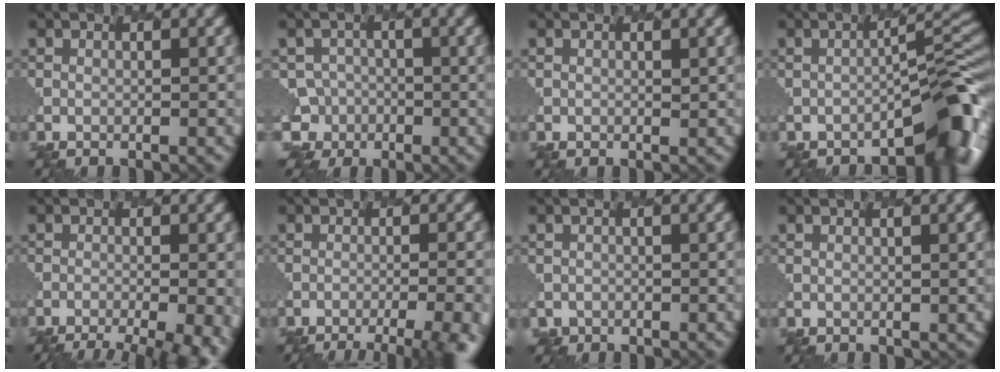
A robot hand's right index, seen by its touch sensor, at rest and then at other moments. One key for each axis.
{"total": 4.5, "fx": -2.8, "fy": 3.2, "fz": -1.5, "tx": 0.033, "ty": 0.002, "tz": -0.038}
{"total": 0.0}
{"total": 5.3, "fx": -3.6, "fy": 1.0, "fz": 3.6, "tx": -0.050, "ty": 0.015, "tz": -0.051}
{"total": 10.9, "fx": -7.7, "fy": 3.4, "fz": 7.0, "tx": -0.065, "ty": -0.006, "tz": -0.075}
{"total": 10.3, "fx": -7.5, "fy": 3.2, "fz": 6.4, "tx": -0.057, "ty": 0.001, "tz": -0.068}
{"total": 1.6, "fx": -1.1, "fy": 0.5, "fz": -1.0, "tx": 0.000, "ty": -0.003, "tz": -0.003}
{"total": 0.0}